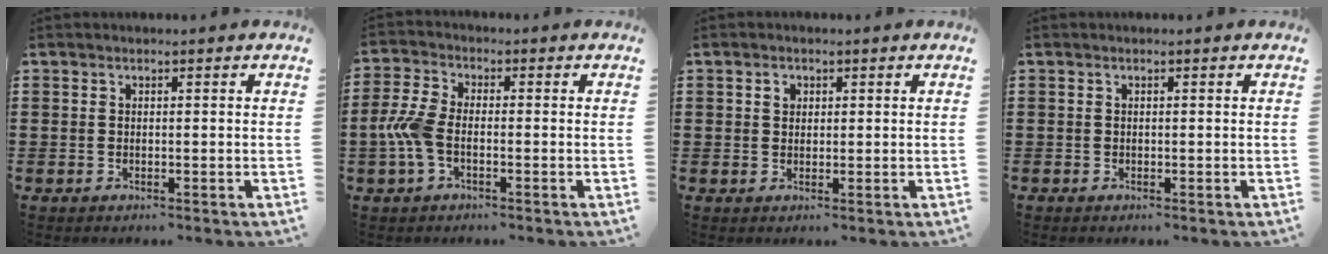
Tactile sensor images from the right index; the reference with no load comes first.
{"total": 6.0, "force": [-1.7, 2.9, 5.0], "torque": [-0.135, -0.009, -0.042]}
{"total": 1.5, "force": [0.5, 1.2, 0.7], "torque": [-0.017, 0.008, 0.010]}
{"total": 0.0}